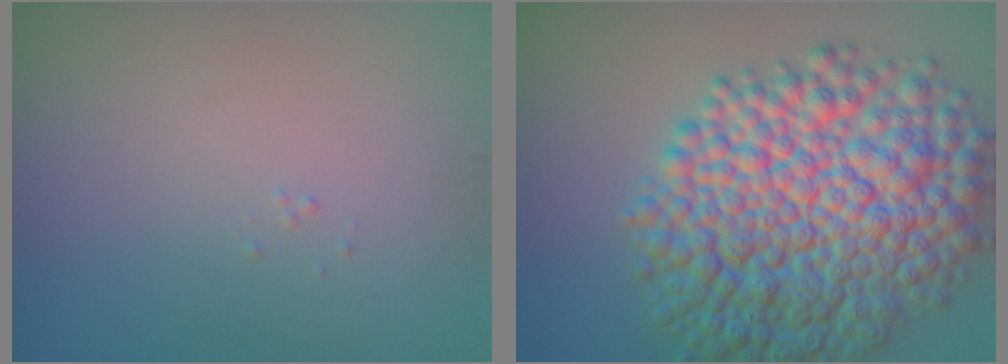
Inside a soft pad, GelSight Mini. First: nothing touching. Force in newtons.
{"total": 13.4, "press": 13.4, "slide": 0.2}